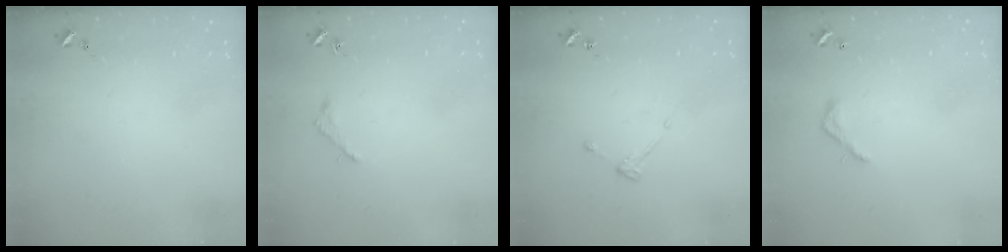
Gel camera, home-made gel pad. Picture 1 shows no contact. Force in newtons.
{"total": 1.6, "press": 1.6, "slide": 0.2}
{"total": 3.0, "press": 3.0, "slide": 0.6}
{"total": 4.1, "press": 4.1, "slide": 0.3}